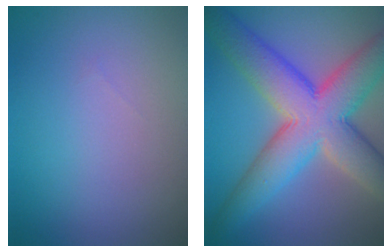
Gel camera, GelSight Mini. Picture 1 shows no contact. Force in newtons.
{"total": 10.5, "press": 10.5, "slide": 0.4}